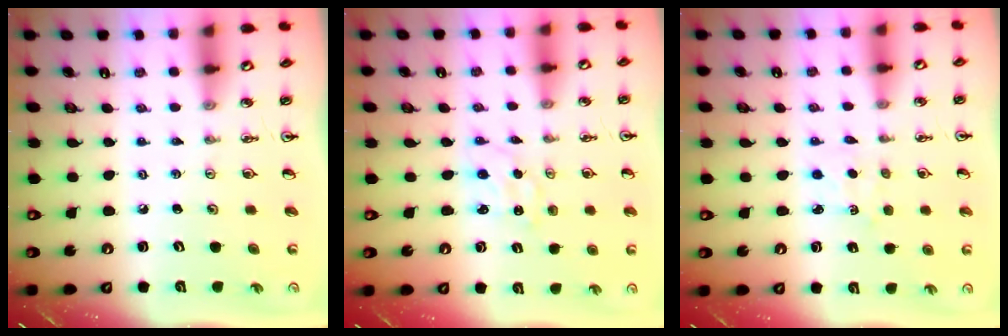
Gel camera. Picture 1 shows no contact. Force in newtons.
{"total": 0.6, "press": 0.4, "slide": 0.4}
{"total": 2.3, "press": 2.3, "slide": 0.2}